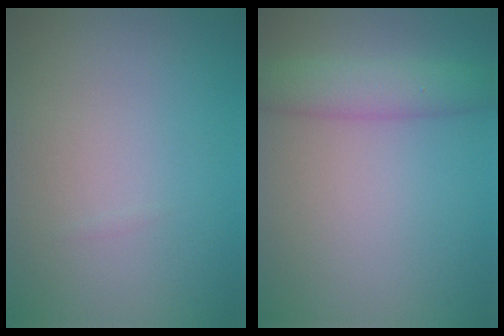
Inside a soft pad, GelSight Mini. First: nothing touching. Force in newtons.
{"total": 3.7, "press": 3.6, "slide": 0.4}